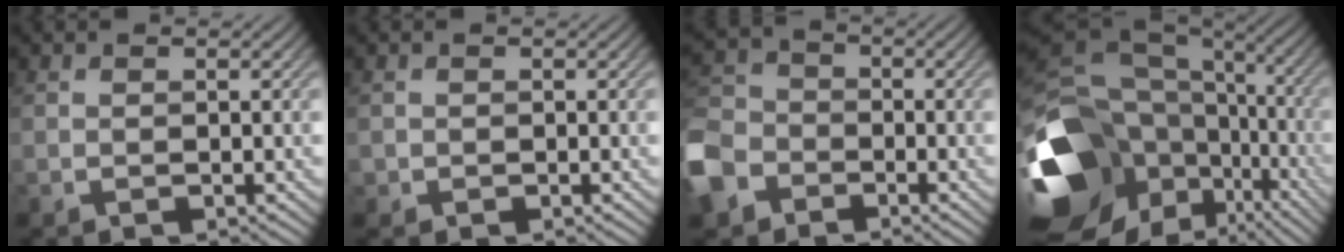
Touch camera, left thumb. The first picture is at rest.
{"total": 0.6, "force": [-0.2, 0.5, 0.0], "torque": [0.002, -0.003, -0.007]}
{"total": 9.3, "force": [-5.1, 6.6, 4.1], "torque": [-0.131, -0.020, -0.122]}
{"total": 20.1, "force": [-5.4, 14.8, 12.5], "torque": [-0.293, -0.023, -0.085]}